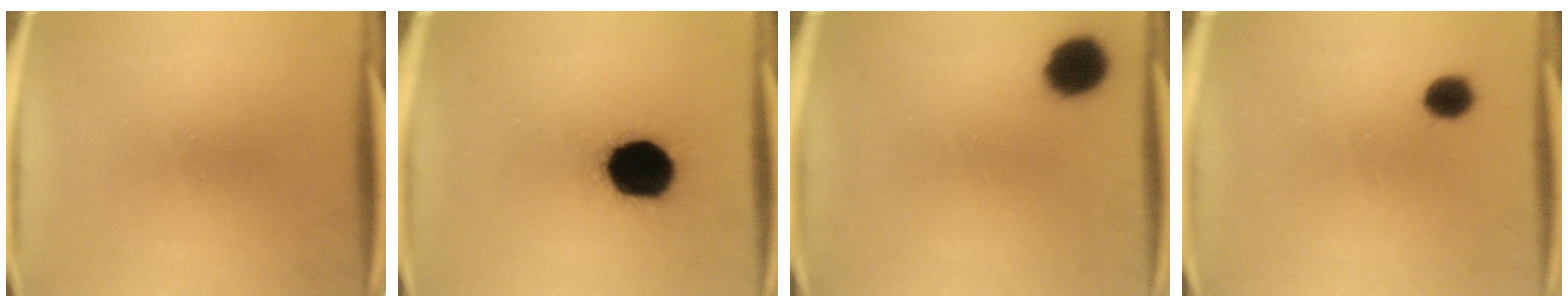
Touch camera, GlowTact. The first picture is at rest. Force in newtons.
{"total": 18.4}
{"total": 8.1}
{"total": 4.5}